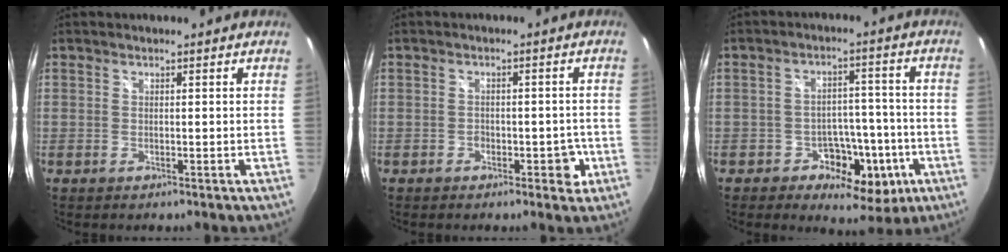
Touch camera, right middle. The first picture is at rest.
{"total": 3.6, "force": [-1.9, 2.5, 1.8], "torque": [-0.025, 0.004, -0.020]}
{"total": 10.0, "force": [-4.3, 7.3, 5.2], "torque": [-0.079, 0.018, -0.046]}